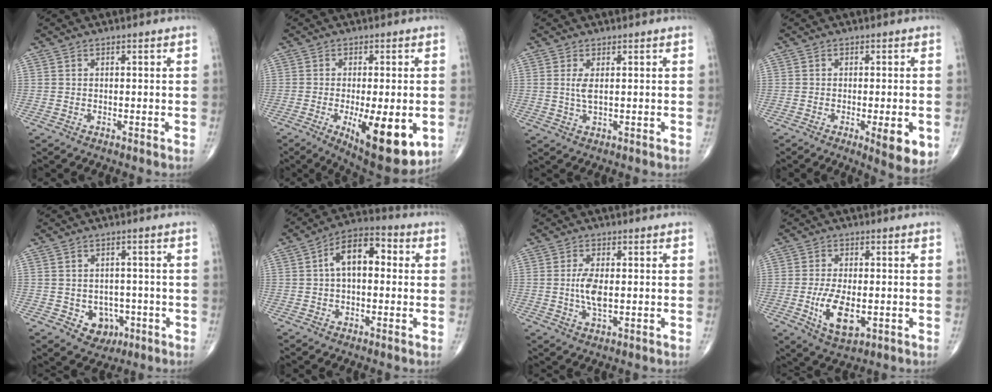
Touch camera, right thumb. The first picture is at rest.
{"total": 14.9, "force": [-4.2, 5.2, 13.4], "torque": [-0.176, -0.019, -0.046]}
{"total": 2.7, "force": [0.5, 0.8, 2.5], "torque": [-0.060, -0.005, 0.017]}
{"total": 7.2, "force": [-2.2, 2.0, 6.6], "torque": [-0.079, -0.013, -0.026]}
{"total": 6.0, "force": [-2.0, 4.8, 2.8], "torque": [-0.010, 0.012, -0.018]}
{"total": 9.9, "force": [1.2, 5.6, 8.1], "torque": [-0.123, 0.034, 0.010]}
{"total": 5.4, "force": [-0.1, 2.2, 4.9], "torque": [-0.103, -0.006, -0.001]}
{"total": 8.7, "force": [-2.0, 4.3, 7.4], "torque": [-0.133, -0.009, -0.028]}